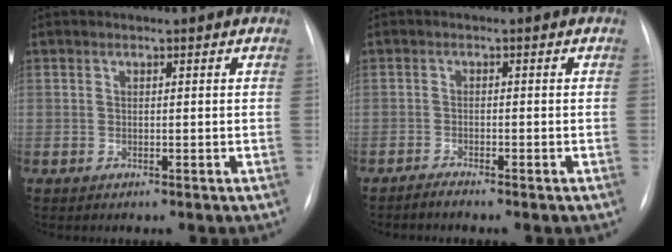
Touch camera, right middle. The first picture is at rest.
{"total": 1.1, "force": [-1.1, -0.1, 0.3], "torque": [-0.010, -0.002, -0.020]}